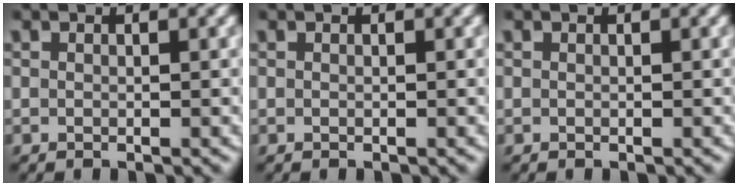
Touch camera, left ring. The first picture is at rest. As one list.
[{"total": 0.0}, {"total": 0.0}]